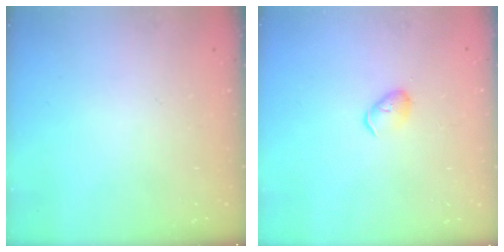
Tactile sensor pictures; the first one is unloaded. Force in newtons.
{"total": 3.7, "press": 3.6, "slide": 0.7}